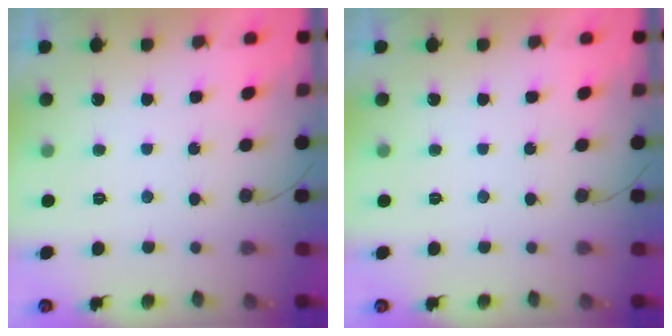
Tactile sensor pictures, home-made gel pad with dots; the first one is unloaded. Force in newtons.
{"total": 0.0}